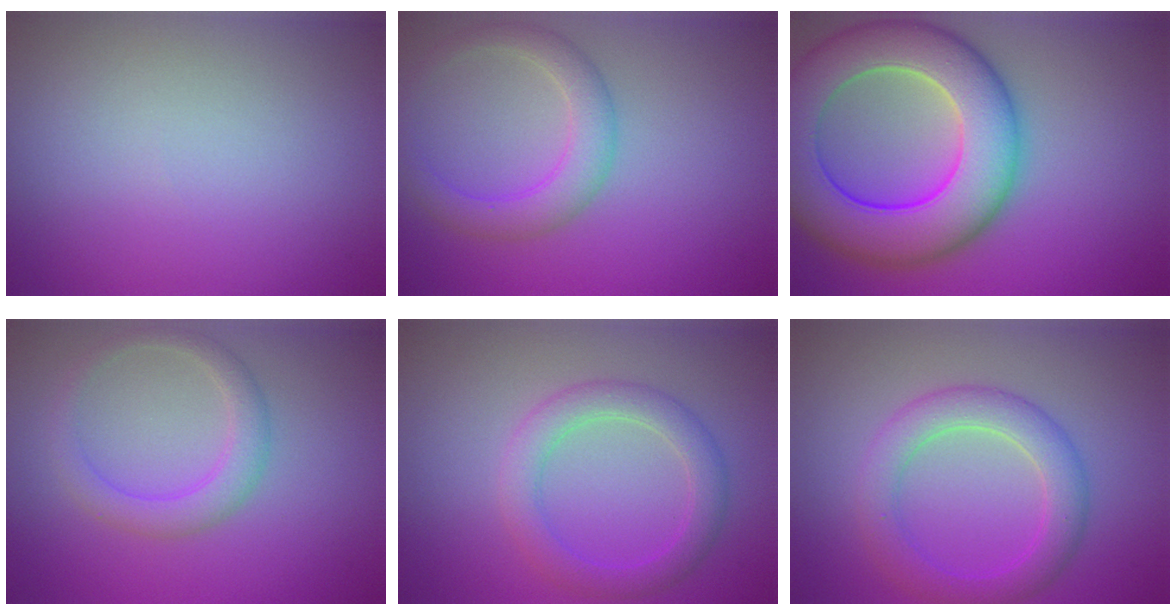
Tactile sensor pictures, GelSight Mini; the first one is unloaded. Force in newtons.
{"total": 3.5, "press": 3.5, "slide": 0.1}
{"total": 11.9, "press": 11.9, "slide": 0.5}
{"total": 2.8, "press": 2.8, "slide": 0.1}
{"total": 3.5, "press": 3.5, "slide": 0.2}
{"total": 4.3, "press": 4.3, "slide": 0.1}